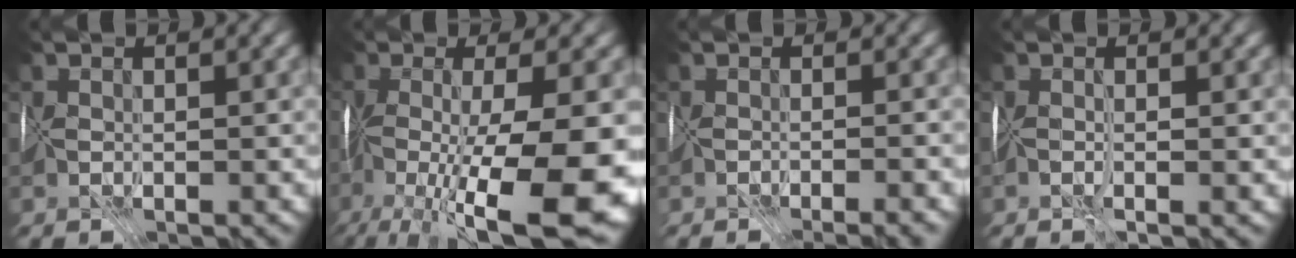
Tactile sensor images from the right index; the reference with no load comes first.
{"total": 14.4, "force": [-6.0, 3.5, 12.6], "torque": [-0.225, -0.021, -0.093]}
{"total": 3.9, "force": [-3.3, 0.6, 2.0], "torque": [-0.009, -0.004, -0.031]}
{"total": 1.3, "force": [-0.2, -0.1, 1.3], "torque": [-0.024, -0.004, -0.004]}